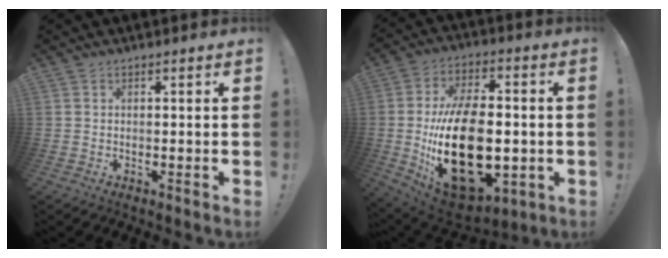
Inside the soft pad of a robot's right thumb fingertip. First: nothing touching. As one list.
[{"total": 29.4, "force": [-4.2, 17.2, 23.4], "torque": [-0.435, 0.012, -0.051]}]